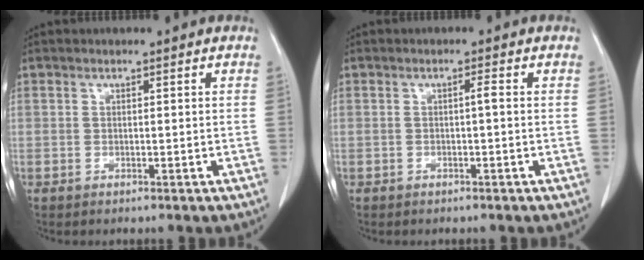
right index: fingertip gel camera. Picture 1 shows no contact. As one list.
[{"total": 0.9, "force": [-0.1, 0.0, 0.9], "torque": [-0.015, 0.001, -0.001]}]